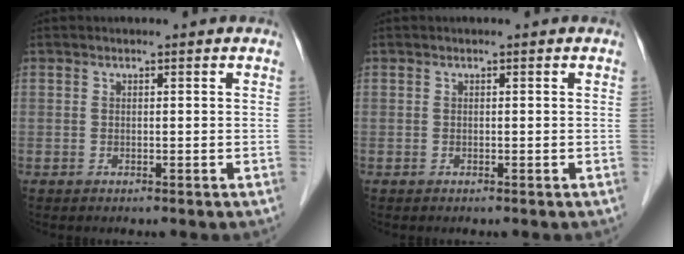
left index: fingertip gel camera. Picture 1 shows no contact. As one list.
[{"total": 0.0}]